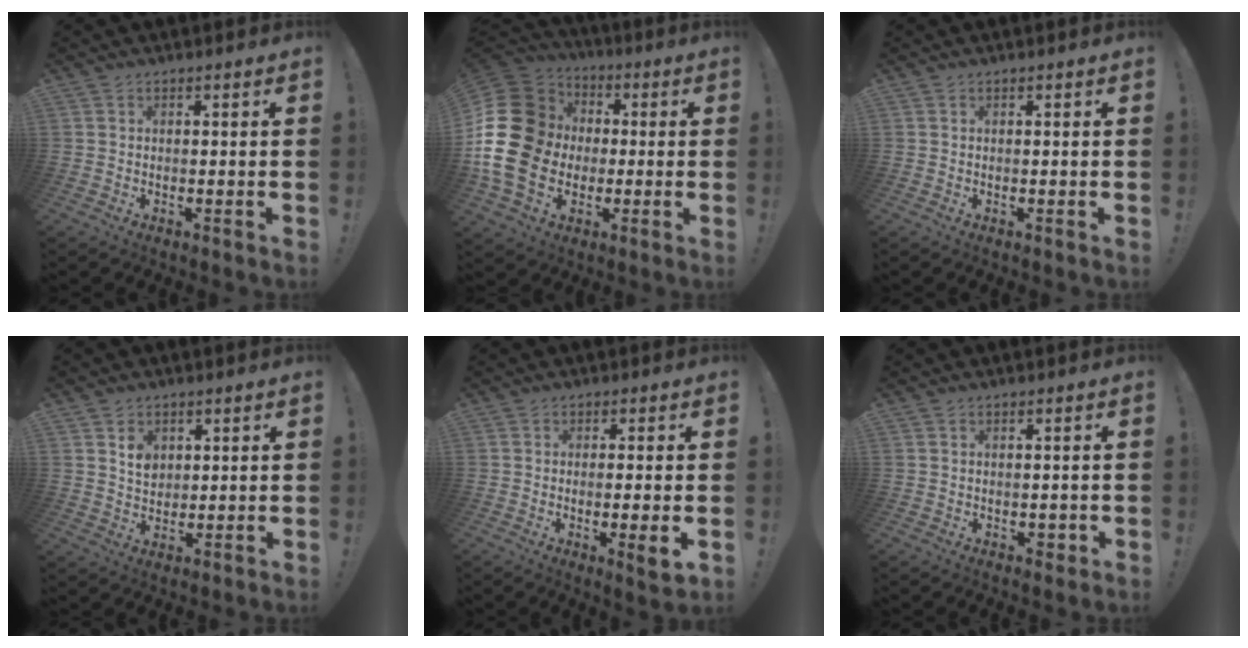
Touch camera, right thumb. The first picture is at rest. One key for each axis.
{"total": 22.9, "fx": -1.2, "fy": 18.7, "fz": 13.1, "tx": -0.265, "ty": 0.022, "tz": 0.010}
{"total": 0.0}
{"total": 5.2, "fx": 2.4, "fy": 4.2, "fz": 2.0, "tx": -0.014, "ty": -0.015, "tz": 0.040}
{"total": 5.2, "fx": -1.1, "fy": 0.1, "fz": 5.1, "tx": -0.065, "ty": -0.012, "tz": -0.017}
{"total": 1.8, "fx": 0.0, "fy": 1.5, "fz": 0.9, "tx": 0.000, "ty": -0.001, "tz": -0.002}